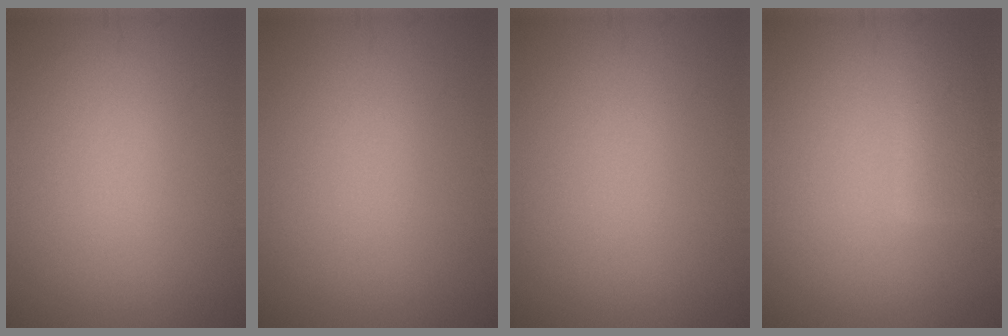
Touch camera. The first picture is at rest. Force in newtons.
{"total": 0.0}
{"total": 0.0}
{"total": 3.2, "press": 3.2, "slide": 0.2}